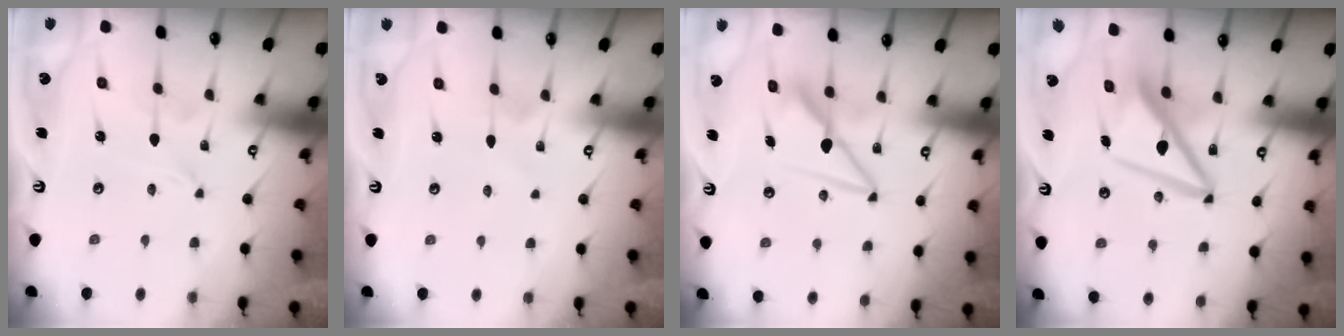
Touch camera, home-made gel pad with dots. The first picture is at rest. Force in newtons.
{"total": 2.8, "press": 2.8, "slide": 0.3}
{"total": 8.7, "press": 8.7, "slide": 0.4}
{"total": 9.7, "press": 9.6, "slide": 1.0}